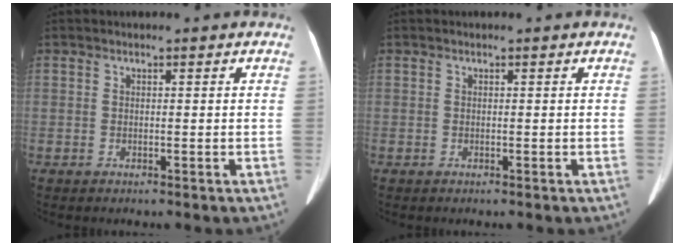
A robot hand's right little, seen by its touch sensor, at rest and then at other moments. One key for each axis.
{"total": 0.0}